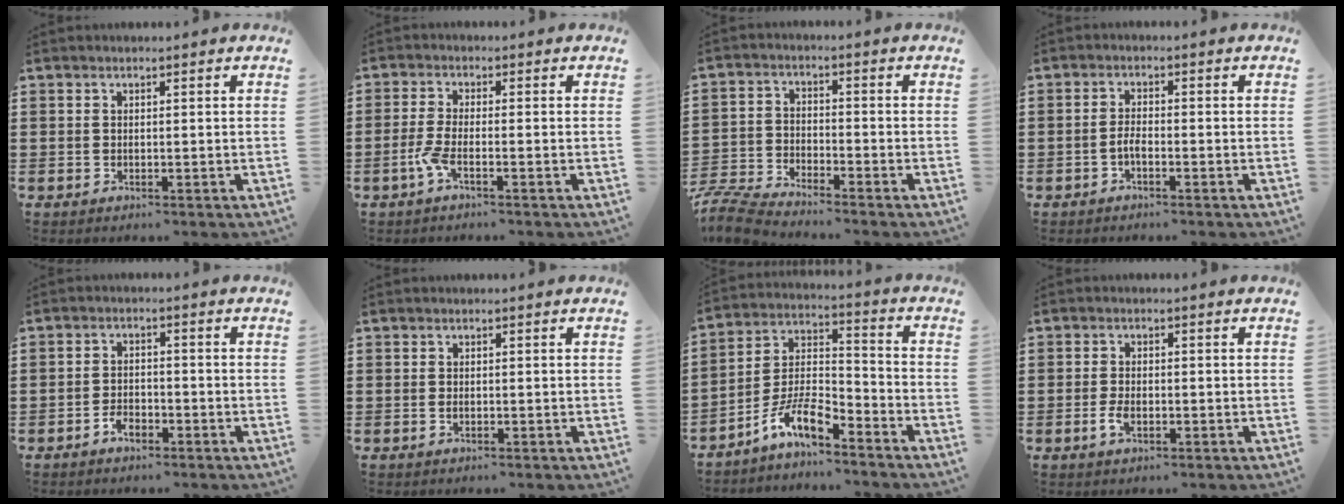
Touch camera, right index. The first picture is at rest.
{"total": 3.3, "force": [-1.8, 0.4, 2.8], "torque": [-0.077, -0.011, -0.041]}
{"total": 5.9, "force": [-5.8, 0.1, 1.1], "torque": [-0.041, -0.002, -0.120]}
{"total": 2.0, "force": [-1.1, 0.5, 1.6], "torque": [-0.040, -0.004, -0.022]}
{"total": 2.5, "force": [-1.9, 1.2, 1.1], "torque": [-0.023, 0.004, -0.040]}
{"total": 0.5, "force": [-0.2, 0.1, 0.5], "torque": [-0.013, -0.006, -0.001]}
{"total": 8.6, "force": [-6.6, 2.6, 4.8], "torque": [-0.109, 0.003, -0.133]}
{"total": 2.6, "force": [-0.8, 1.2, 2.1], "torque": [-0.055, -0.007, -0.018]}